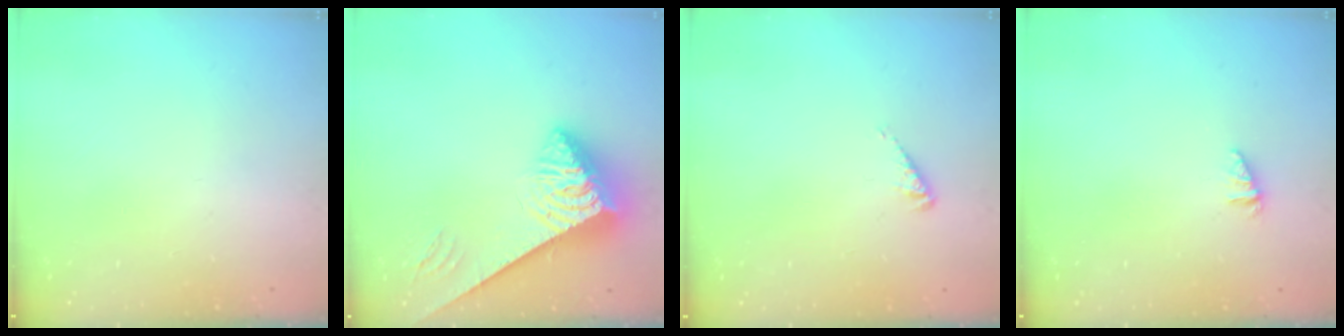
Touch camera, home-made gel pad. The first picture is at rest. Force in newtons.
{"total": 5.5, "press": 5.5, "slide": 0.5}
{"total": 2.5, "press": 2.4, "slide": 0.5}
{"total": 1.1, "press": 1.1, "slide": 0.1}